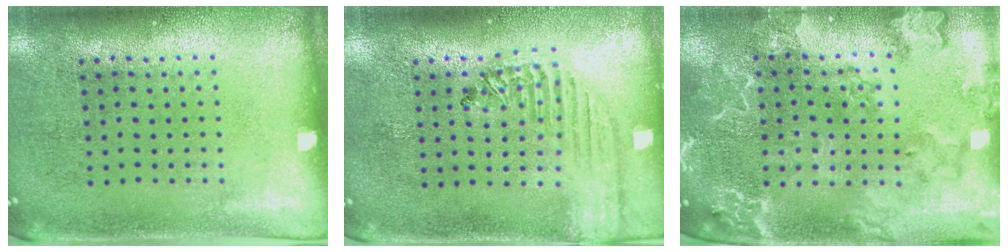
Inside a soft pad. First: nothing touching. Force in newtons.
{"total": 1.8, "press": 1.6, "slide": 0.7}
{"total": 2.6, "press": 2.5, "slide": 0.9}